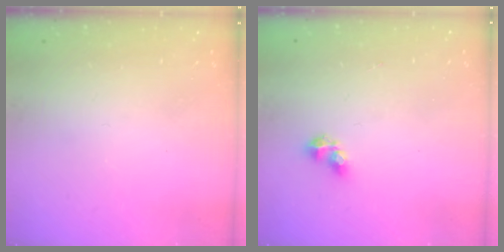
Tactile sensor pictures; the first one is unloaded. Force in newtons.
{"total": 2.9, "press": 2.9, "slide": 0.3}